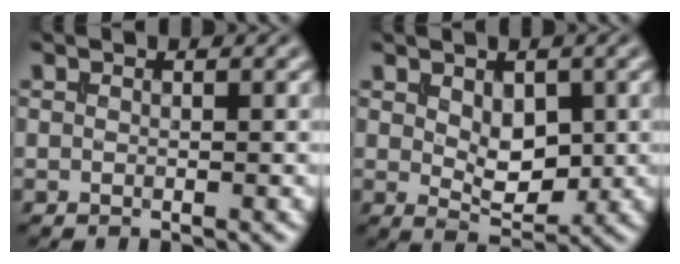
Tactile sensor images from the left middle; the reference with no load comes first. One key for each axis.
{"total": 3.6, "fx": 0.5, "fy": 2.2, "fz": 2.9, "tx": -0.046, "ty": -0.008, "tz": 0.016}